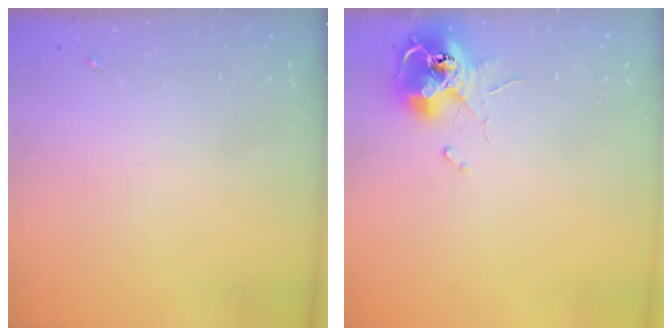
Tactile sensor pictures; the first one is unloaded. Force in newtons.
{"total": 11.6, "press": 11.6, "slide": 1.1}